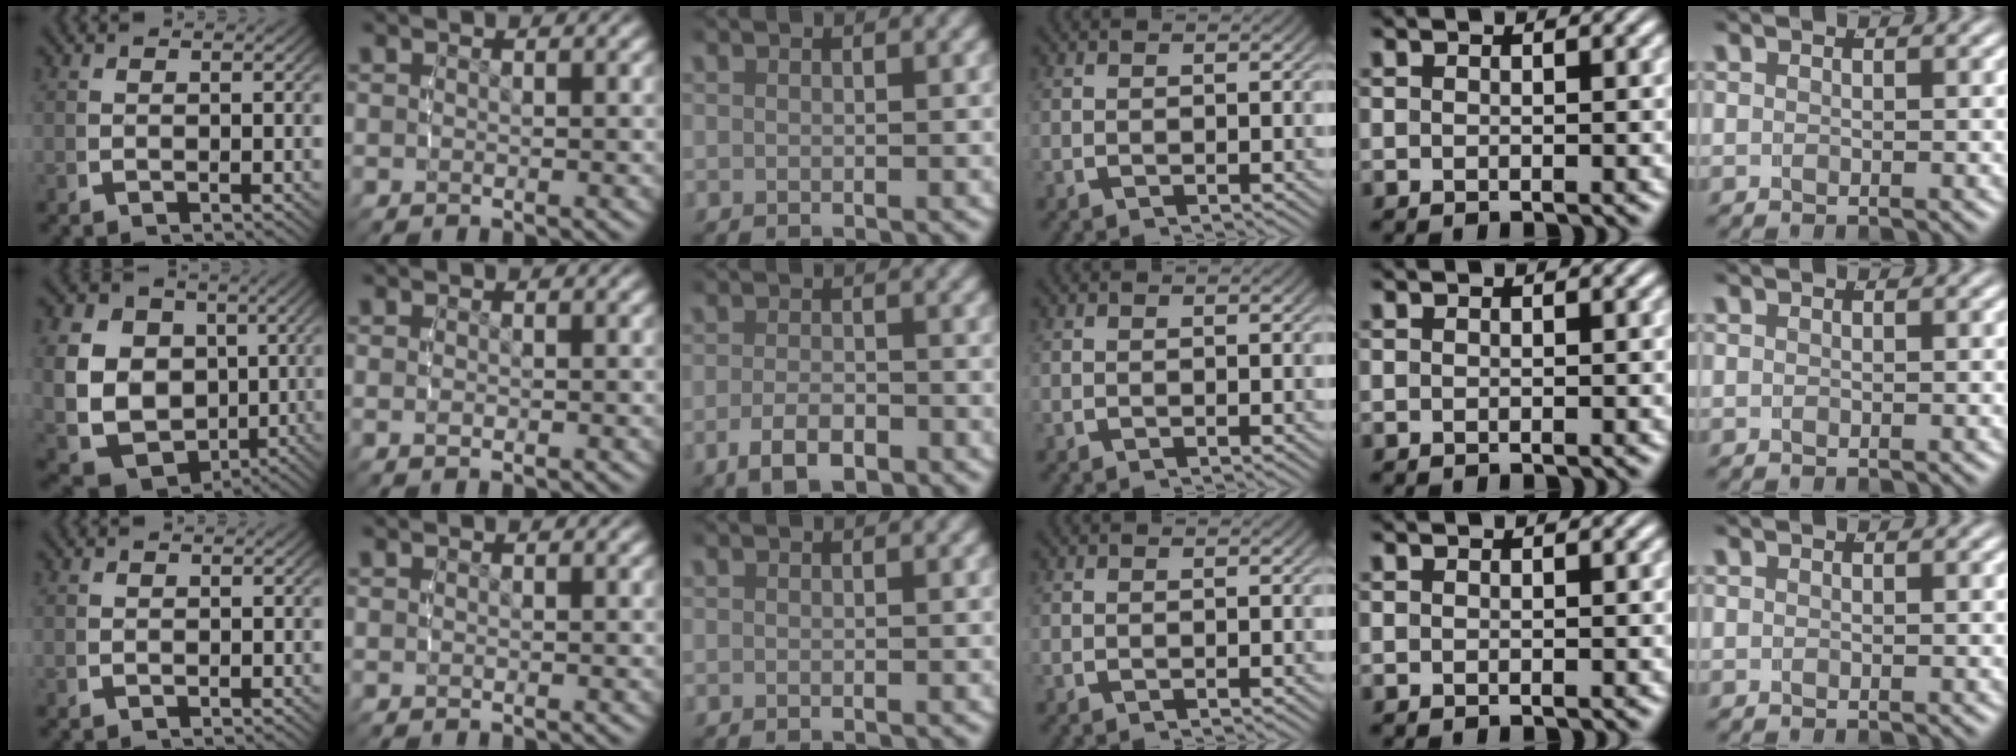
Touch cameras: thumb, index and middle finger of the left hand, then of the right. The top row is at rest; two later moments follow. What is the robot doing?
{"motion": "lift_and_place", "object": "cloth"}